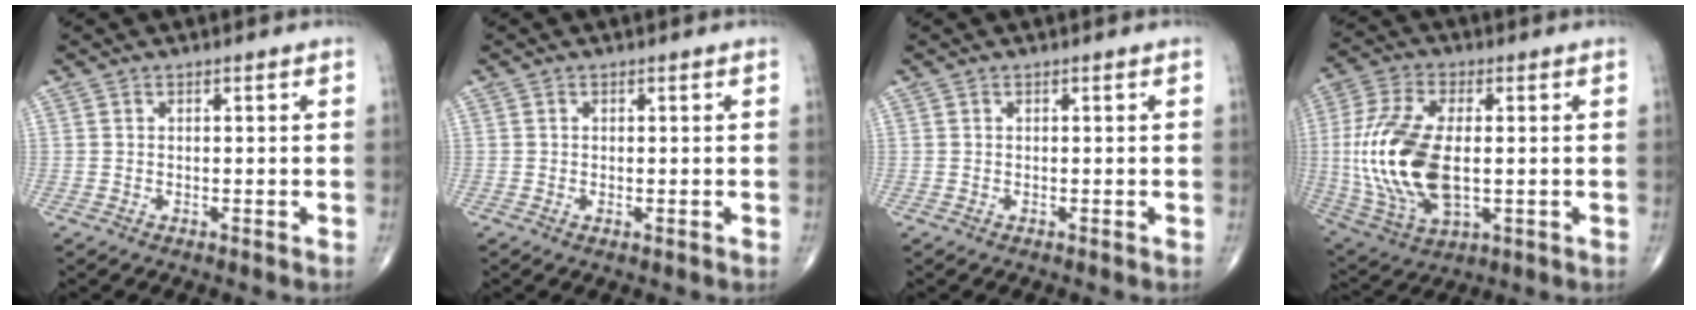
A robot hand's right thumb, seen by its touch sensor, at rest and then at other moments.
{"total": 0.5, "force": [-0.2, 0.2, 0.5], "torque": [-0.008, -0.003, -0.004]}
{"total": 0.0}
{"total": 19.3, "force": [-0.5, 9.8, 16.7], "torque": [-0.366, -0.011, -0.002]}